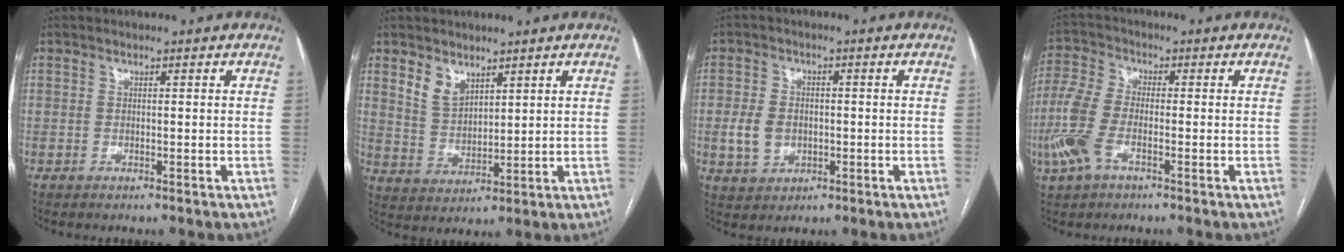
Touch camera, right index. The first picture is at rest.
{"total": 5.0, "force": [3.4, 2.9, 2.2], "torque": [-0.048, 0.001, 0.078]}
{"total": 5.8, "force": [-0.8, 4.6, 3.4], "torque": [-0.070, 0.011, -0.005]}
{"total": 7.9, "force": [-3.0, 3.5, 6.3], "torque": [-0.169, -0.004, -0.065]}